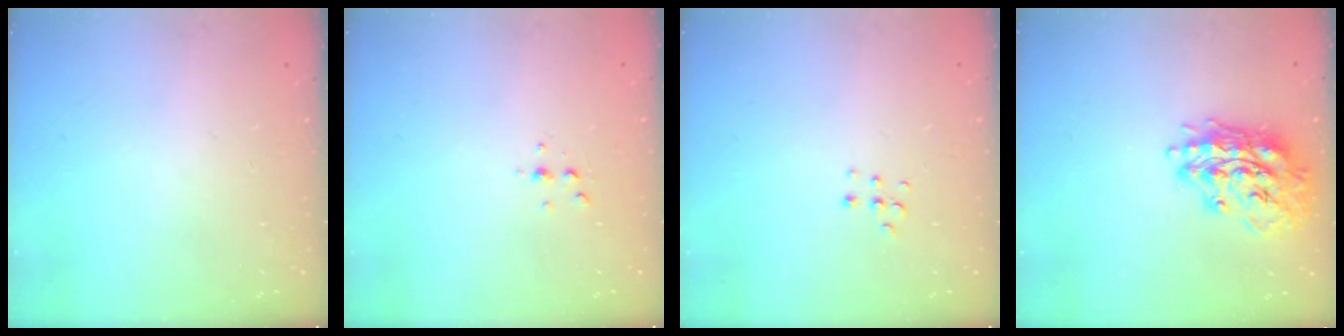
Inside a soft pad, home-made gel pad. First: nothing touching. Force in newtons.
{"total": 3.7, "press": 3.6, "slide": 0.5}
{"total": 4.4, "press": 4.4, "slide": 0.3}
{"total": 16.5, "press": 16.4, "slide": 1.9}